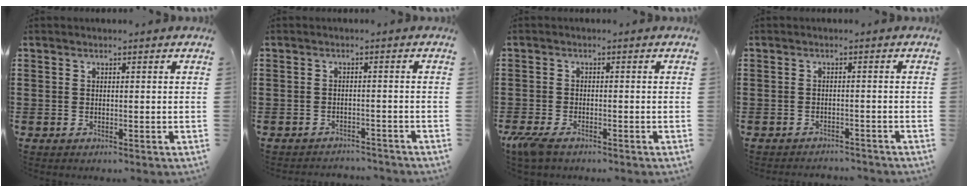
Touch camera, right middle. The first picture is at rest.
{"total": 2.0, "force": [-2.0, 0.2, 0.0], "torque": [-0.007, -0.001, -0.043]}
{"total": 3.2, "force": [-2.2, 0.8, 2.1], "torque": [-0.065, -0.010, -0.048]}
{"total": 1.7, "force": [-1.7, 0.1, -0.1], "torque": [-0.006, 0.000, -0.037]}